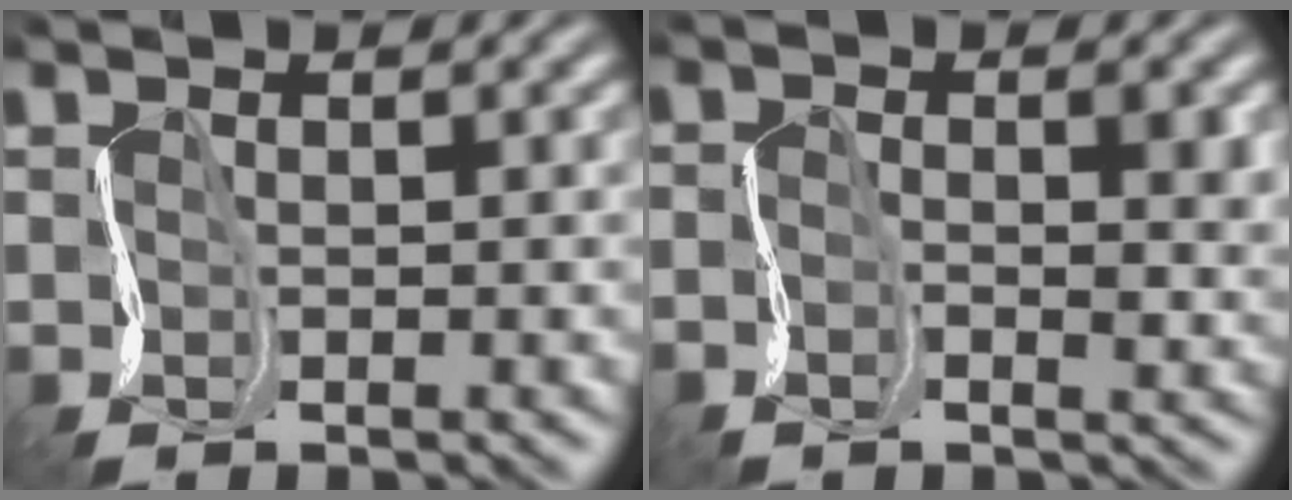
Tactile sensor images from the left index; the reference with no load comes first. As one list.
[{"total": 2.2, "force": [-1.0, 1.1, 1.7], "torque": [-0.039, -0.003, -0.025]}]